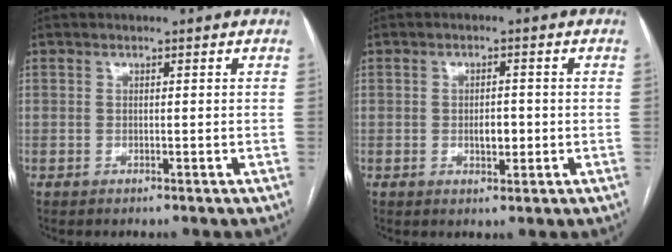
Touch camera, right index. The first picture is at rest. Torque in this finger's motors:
{"motor_torque": [0.42, -0.08, 0.25, 0.06]}